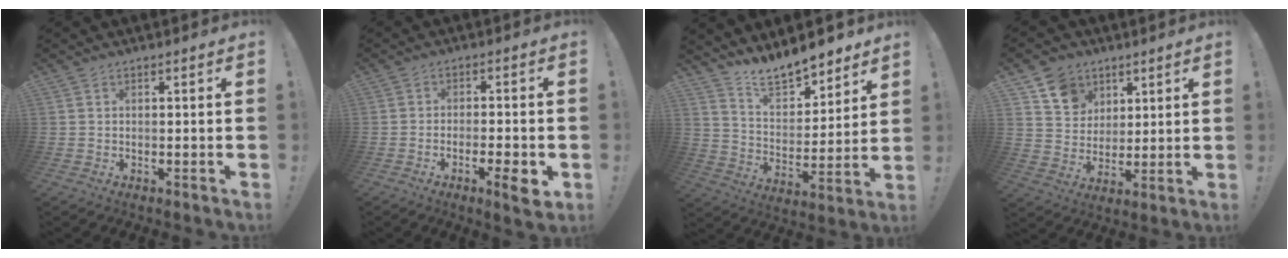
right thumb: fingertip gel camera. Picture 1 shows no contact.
{"total": 6.9, "force": [-3.1, 1.4, 6.0], "torque": [-0.077, 0.009, -0.046]}
{"total": 12.2, "force": [10.9, 4.2, 3.5], "torque": [-0.072, -0.083, 0.203]}
{"total": 10.0, "force": [5.6, 8.0, 2.2], "torque": [-0.029, -0.037, 0.111]}